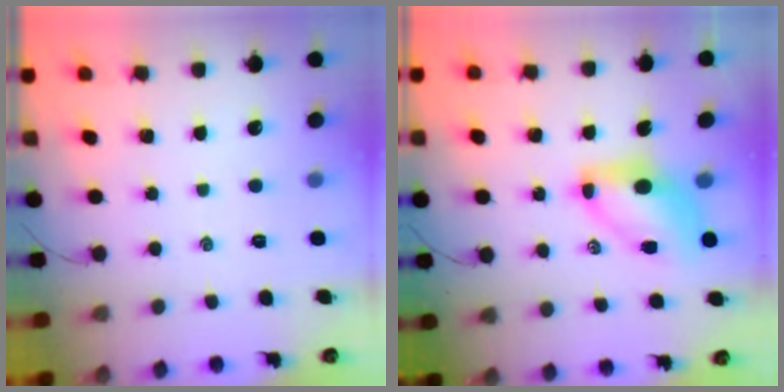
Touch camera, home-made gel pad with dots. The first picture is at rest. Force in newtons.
{"total": 8.4, "press": 8.2, "slide": 1.8}